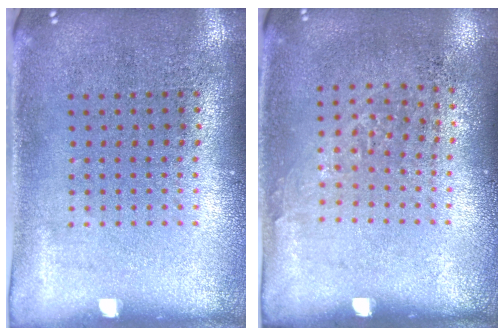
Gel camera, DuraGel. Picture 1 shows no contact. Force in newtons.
{"total": 0.8, "press": 0.6, "slide": 0.6}